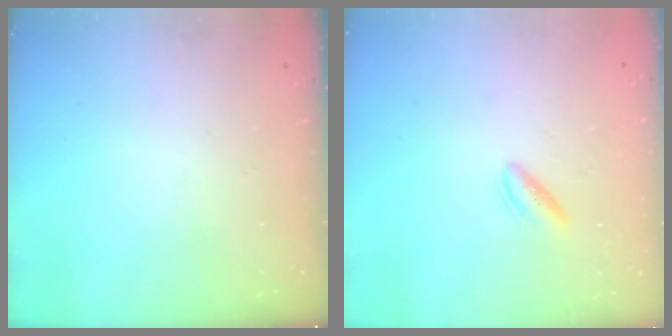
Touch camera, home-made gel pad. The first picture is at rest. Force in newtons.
{"total": 3.2, "press": 2.9, "slide": 1.3}